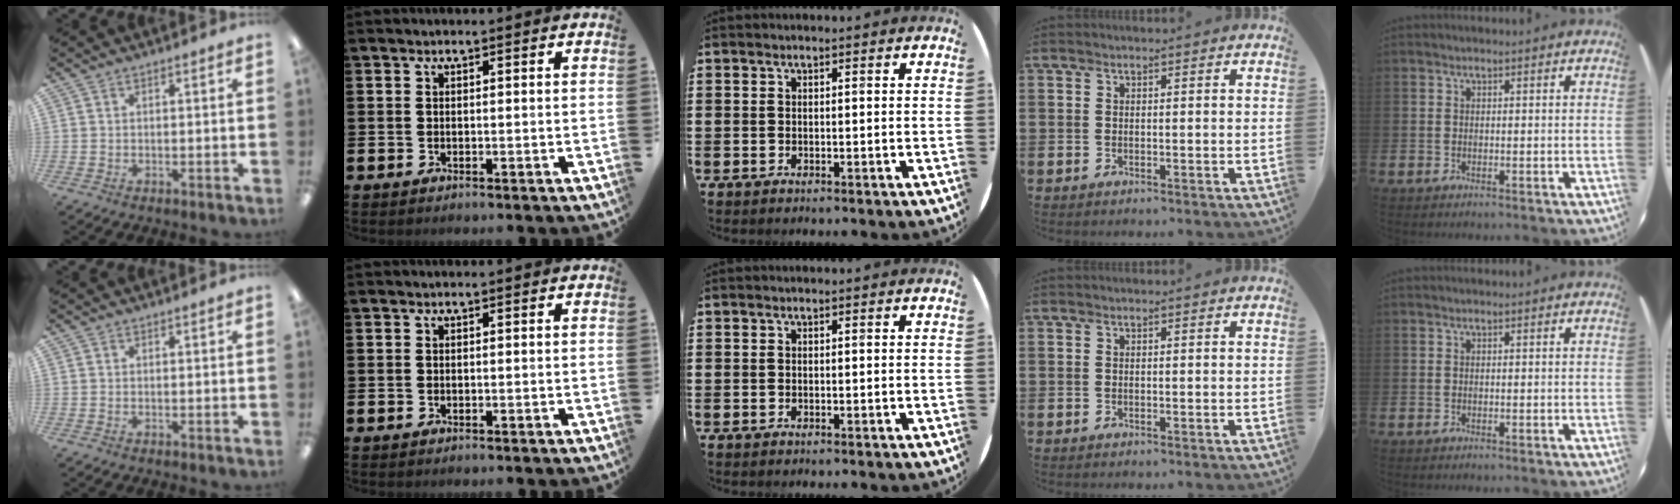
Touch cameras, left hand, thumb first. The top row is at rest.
{}